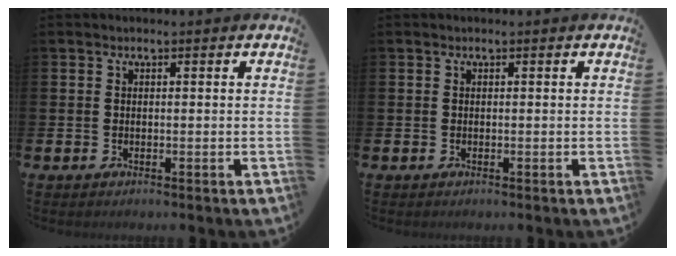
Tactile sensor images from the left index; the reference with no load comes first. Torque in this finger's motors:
{"motor_torque": [-0.03, -0.01, 0.04, 0.00]}